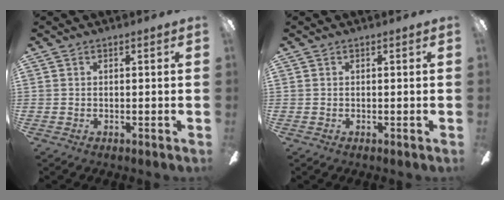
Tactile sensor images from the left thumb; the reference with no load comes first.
{"total": 0.0}